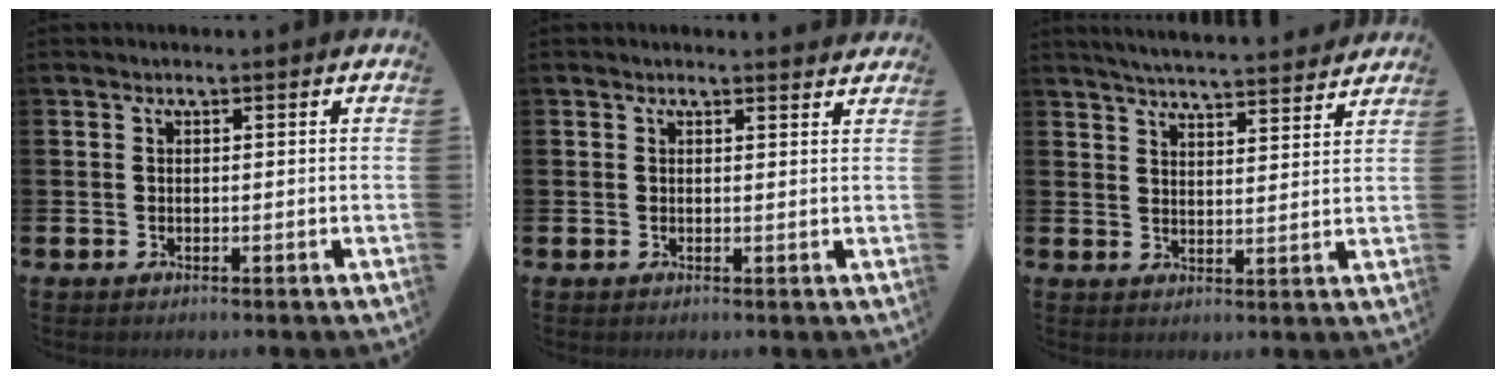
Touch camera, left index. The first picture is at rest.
{"total": 0.9, "force": [0.9, 0.1, 0.1], "torque": [0.011, -0.004, 0.013]}
{"total": 5.4, "force": [5.3, 0.0, 0.8], "torque": [-0.018, -0.041, 0.090]}